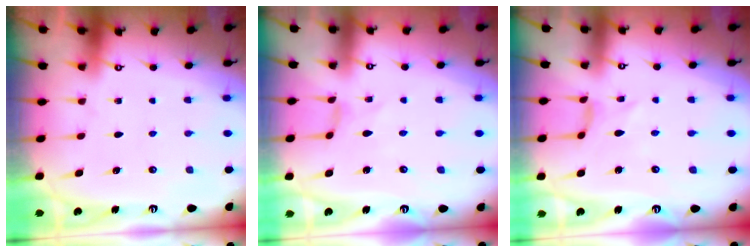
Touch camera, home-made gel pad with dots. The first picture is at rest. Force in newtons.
{"total": 0.0}
{"total": 0.0}